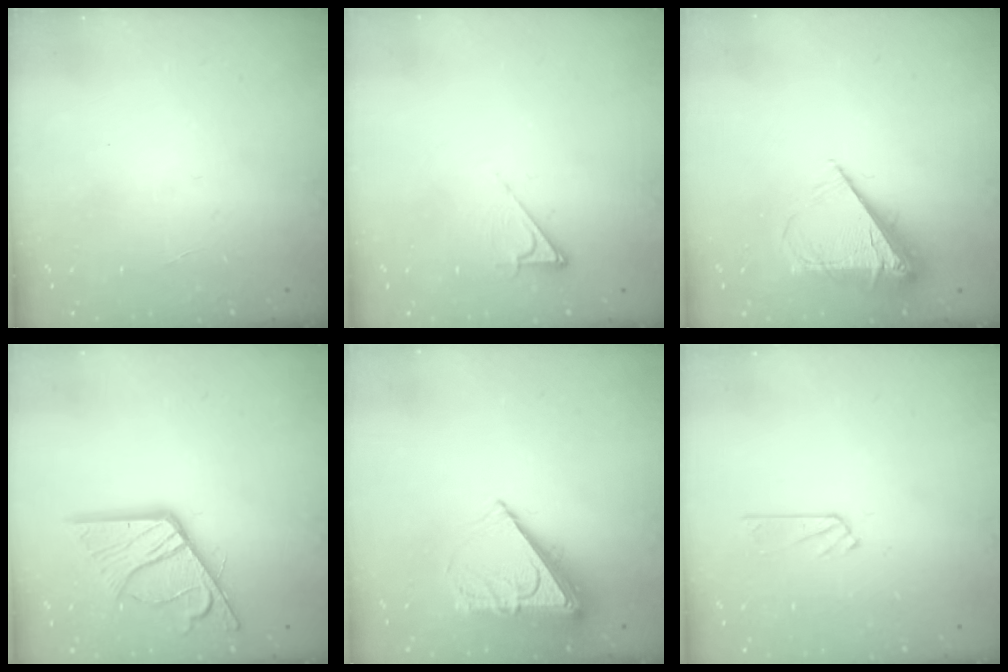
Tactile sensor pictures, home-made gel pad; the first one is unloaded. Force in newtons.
{"total": 4.4, "press": 4.4, "slide": 0.7}
{"total": 7.3, "press": 7.2, "slide": 1.0}
{"total": 15.9, "press": 15.8, "slide": 1.6}
{"total": 8.8, "press": 8.8, "slide": 0.5}
{"total": 3.3, "press": 3.3, "slide": 0.3}